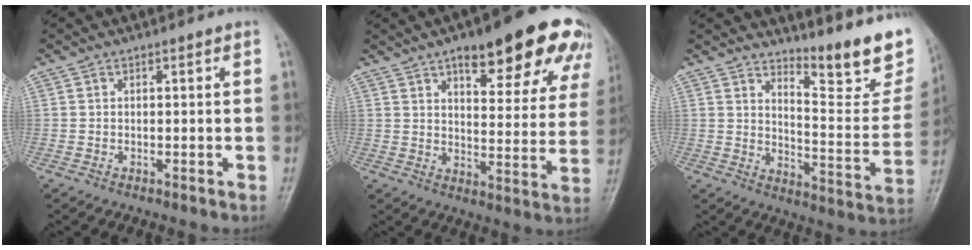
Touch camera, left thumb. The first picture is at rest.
{"total": 21.3, "force": [12.6, 7.1, 15.6], "torque": [-0.162, -0.035, 0.166]}
{"total": 17.4, "force": [13.1, 4.9, 10.4], "torque": [-0.094, -0.113, 0.174]}